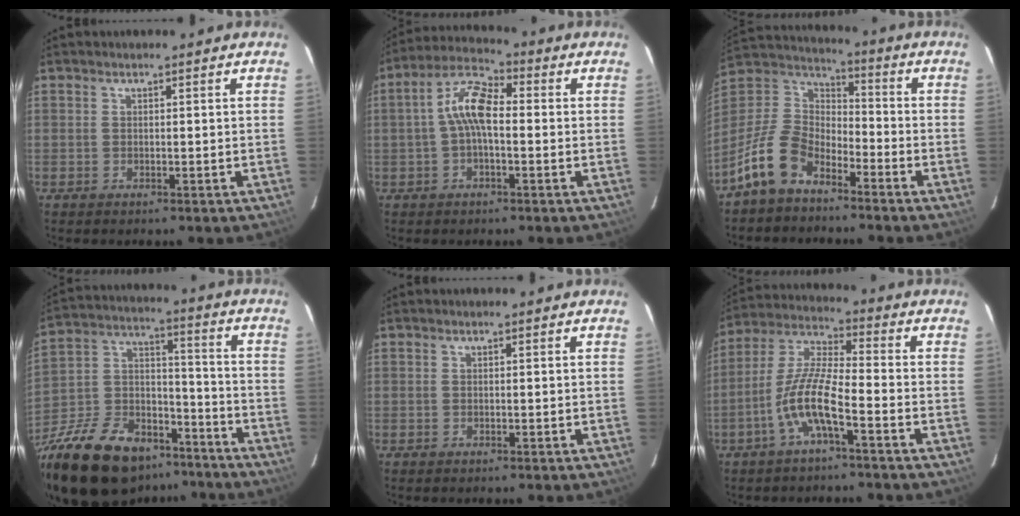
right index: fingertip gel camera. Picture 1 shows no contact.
{"total": 7.8, "force": [-0.3, 3.3, 7.1], "torque": [-0.150, 0.027, -0.011]}
{"total": 13.3, "force": [-8.3, 7.5, 7.2], "torque": [-0.170, 0.015, -0.164]}
{"total": 29.7, "force": [-20.8, 14.8, 15.1], "torque": [-0.334, 0.012, -0.323]}
{"total": 0.0}
{"total": 9.6, "force": [-4.4, 1.4, 8.4], "torque": [-0.188, 0.006, -0.090]}